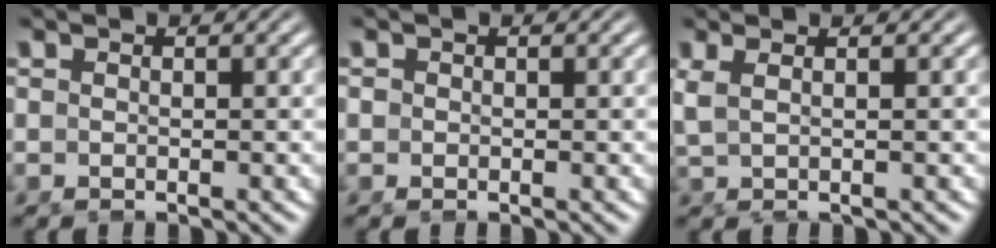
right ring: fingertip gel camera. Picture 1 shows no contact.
{"total": 0.8, "force": [0.0, 0.8, 0.2], "torque": [-0.011, -0.005, 0.002]}
{"total": 1.8, "force": [0.5, 0.2, 1.7], "torque": [-0.040, -0.001, 0.020]}